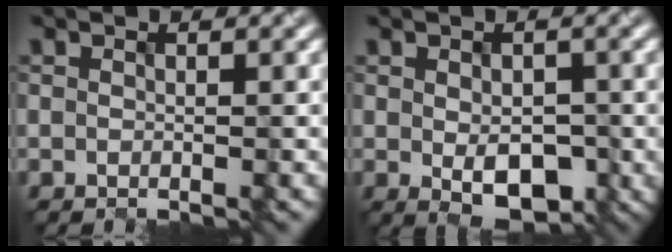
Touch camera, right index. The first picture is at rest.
{"total": 4.2, "force": [-1.2, 2.4, 3.2], "torque": [-0.051, -0.009, -0.006]}